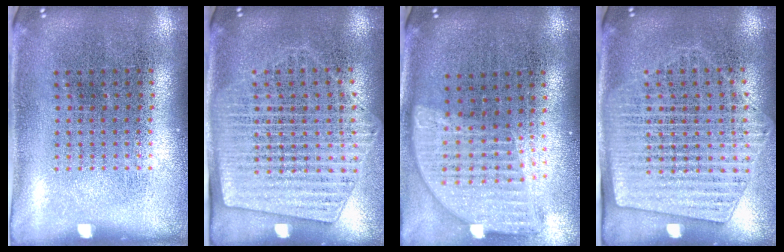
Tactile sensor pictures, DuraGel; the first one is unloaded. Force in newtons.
{"total": 1.8, "press": 1.5, "slide": 1.0}
{"total": 1.7, "press": 1.5, "slide": 0.9}
{"total": 1.8, "press": 1.5, "slide": 1.0}